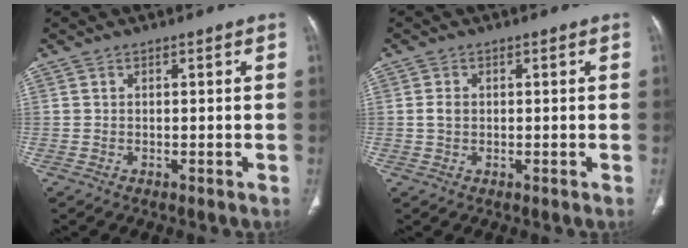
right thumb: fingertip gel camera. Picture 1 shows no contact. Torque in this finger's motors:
{"motor_torque": [0.38, 0.64, 0.47, -0.30, 0.05]}